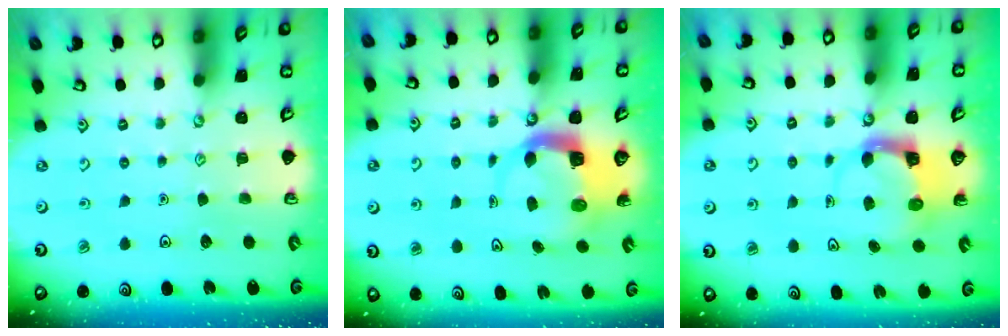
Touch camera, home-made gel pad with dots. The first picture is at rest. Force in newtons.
{"total": 6.2, "press": 6.2, "slide": 0.6}
{"total": 3.6, "press": 3.6, "slide": 0.4}